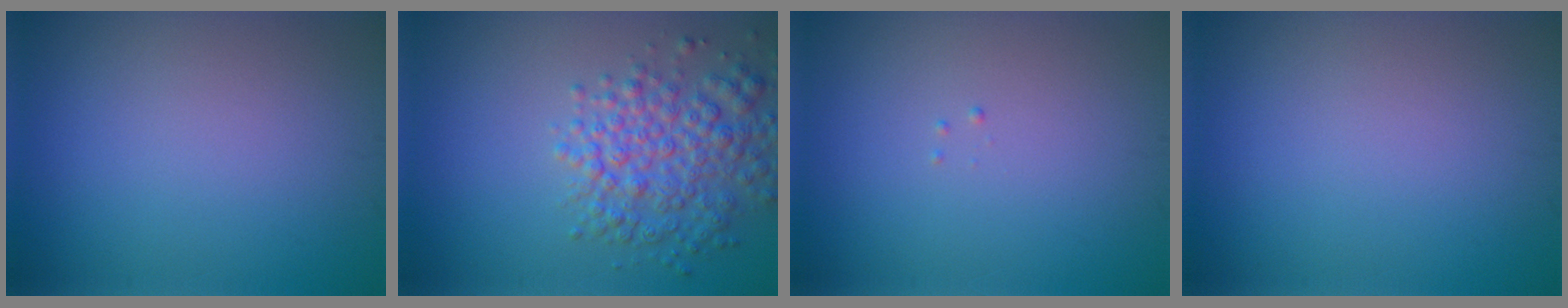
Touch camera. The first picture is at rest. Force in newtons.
{"total": 5.2, "press": 5.2, "slide": 0.1}
{"total": 0.0}
{"total": 0.0}